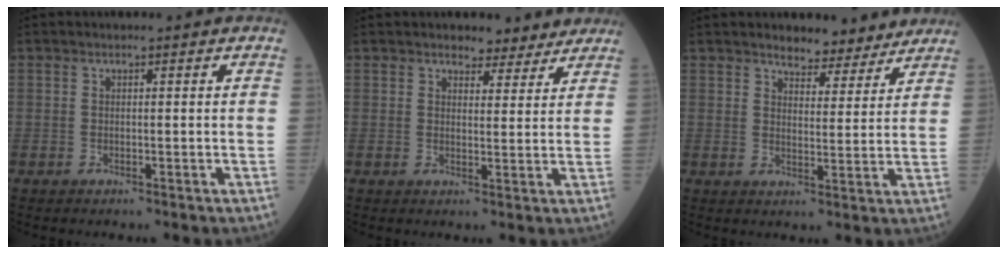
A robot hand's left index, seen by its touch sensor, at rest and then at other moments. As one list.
[{"total": 4.0, "force": [3.5, 1.9, 0.5], "torque": [-0.001, 0.001, 0.040]}, {"total": 5.8, "force": [5.4, 2.0, 1.0], "torque": [-0.011, -0.003, 0.069]}]